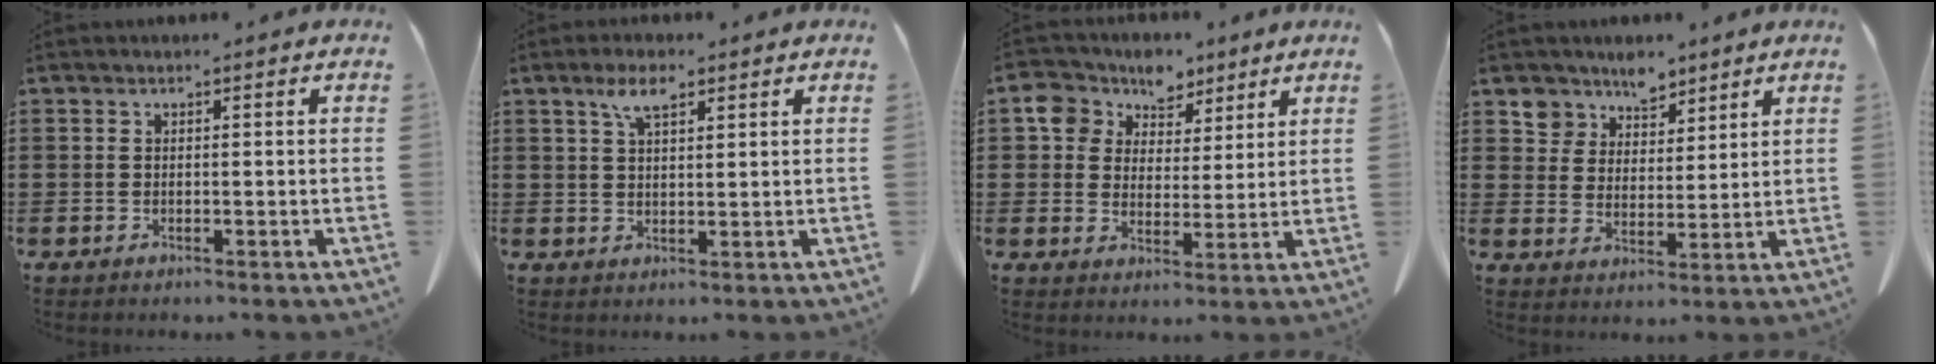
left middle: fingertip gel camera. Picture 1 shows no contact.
{"total": 4.5, "force": [2.6, 1.5, 3.4], "torque": [-0.075, 0.007, 0.045]}
{"total": 7.1, "force": [4.8, 5.0, 1.1], "torque": [-0.055, -0.013, 0.087]}
{"total": 5.8, "force": [4.8, 3.3, 0.0], "torque": [-0.024, -0.019, 0.089]}